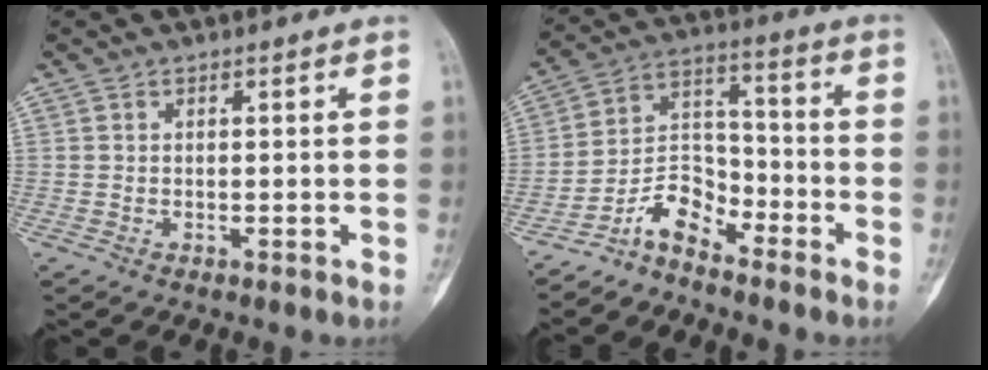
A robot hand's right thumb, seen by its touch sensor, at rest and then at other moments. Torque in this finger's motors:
{"motor_torque": [-0.20, -0.20, -0.29, -0.36, -0.01]}